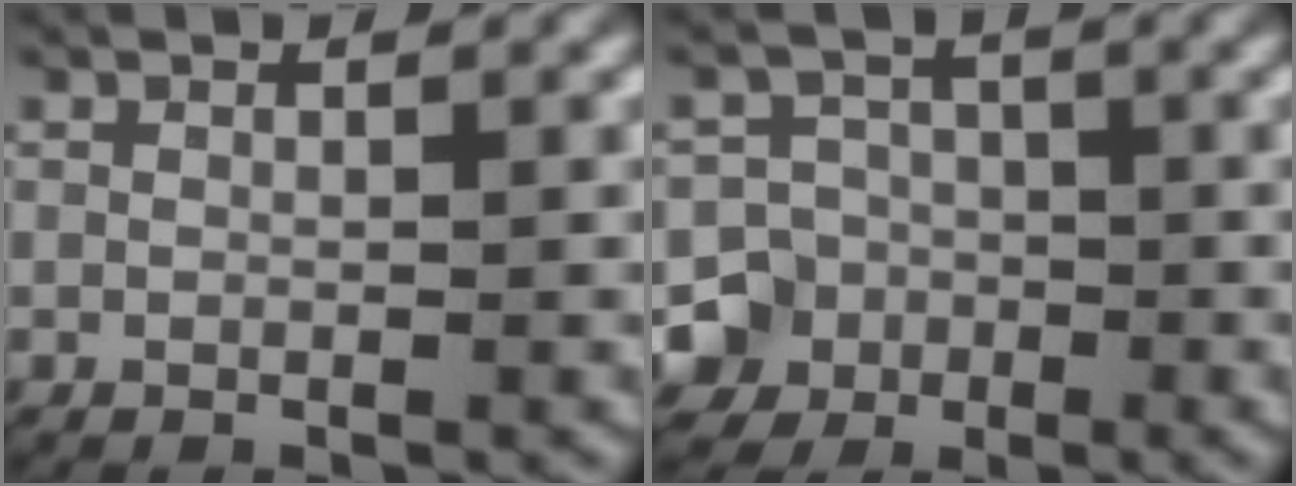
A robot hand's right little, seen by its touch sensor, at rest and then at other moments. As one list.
[{"total": 10.0, "force": [-4.1, 8.9, 2.1], "torque": [-0.066, -0.046, -0.071]}]